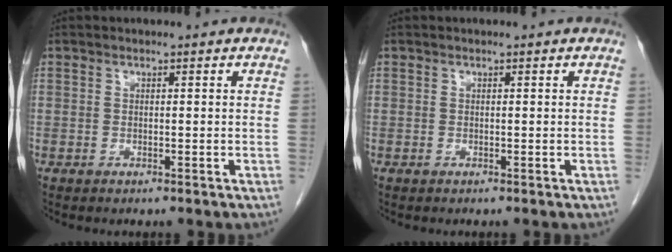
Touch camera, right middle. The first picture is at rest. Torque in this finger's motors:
{"motor_torque": [0.11, -0.02, 0.01, 0.00]}